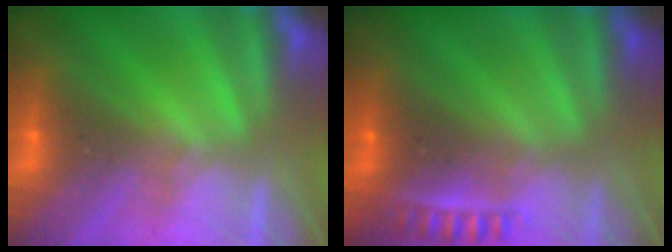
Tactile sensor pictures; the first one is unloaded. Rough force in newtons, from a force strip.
{"total": 2.3}